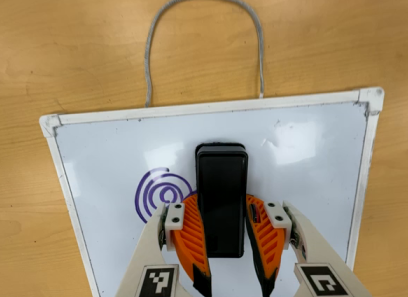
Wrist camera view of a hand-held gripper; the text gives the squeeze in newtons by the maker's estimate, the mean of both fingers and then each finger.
{"total": 11.7, "left": 11.2, "right": 12.1}